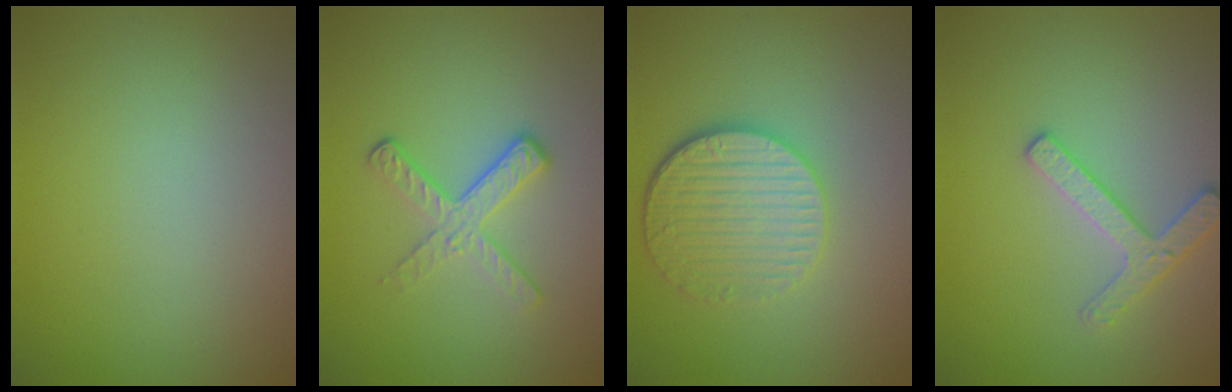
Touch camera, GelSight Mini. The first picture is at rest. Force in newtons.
{"total": 3.4, "press": 2.4, "slide": 2.4}
{"total": 5.5, "press": 4.2, "slide": 3.5}
{"total": 2.5, "press": 2.4, "slide": 0.4}